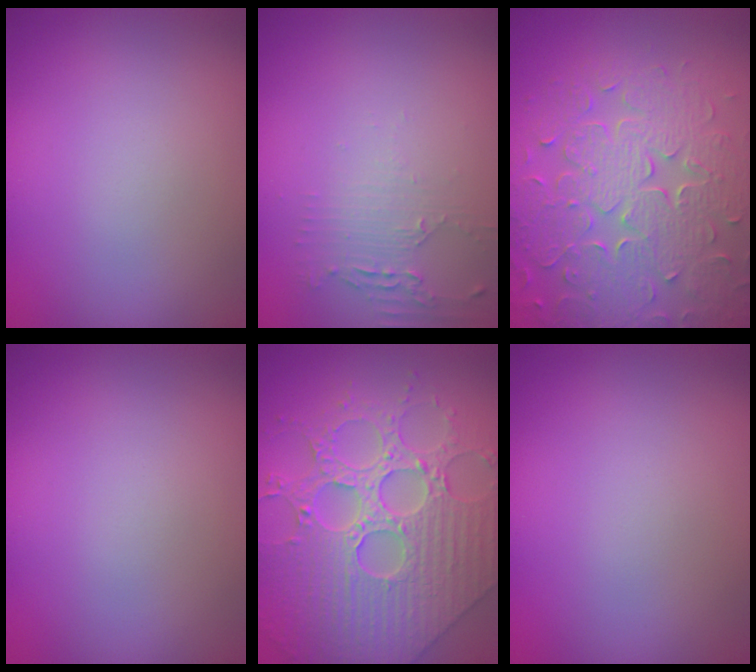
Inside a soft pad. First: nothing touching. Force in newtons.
{"total": 2.2, "press": 1.7, "slide": 1.4}
{"total": 8.7, "press": 6.4, "slide": 6.0}
{"total": 0.0}
{"total": 7.1, "press": 6.3, "slide": 3.3}
{"total": 0.0}